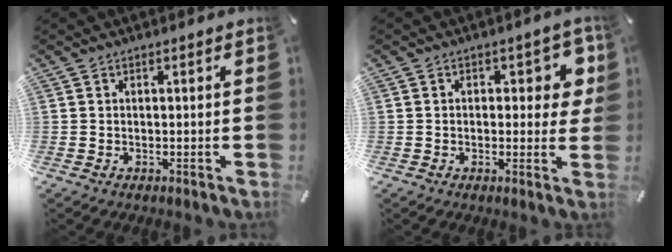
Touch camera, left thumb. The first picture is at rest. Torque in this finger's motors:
{"motor_torque": [0.25, -0.36, 0.03, 0.08, 0.01]}